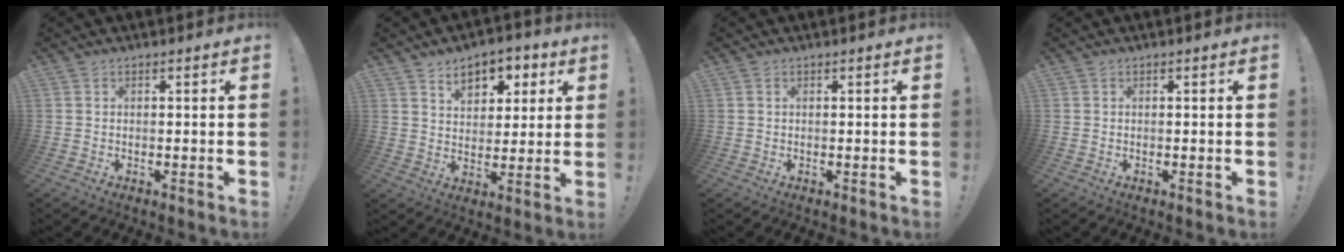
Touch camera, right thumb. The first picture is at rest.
{"total": 9.0, "force": [4.9, 6.0, 4.6], "torque": [-0.055, -0.027, 0.087]}
{"total": 0.0}
{"total": 0.0}